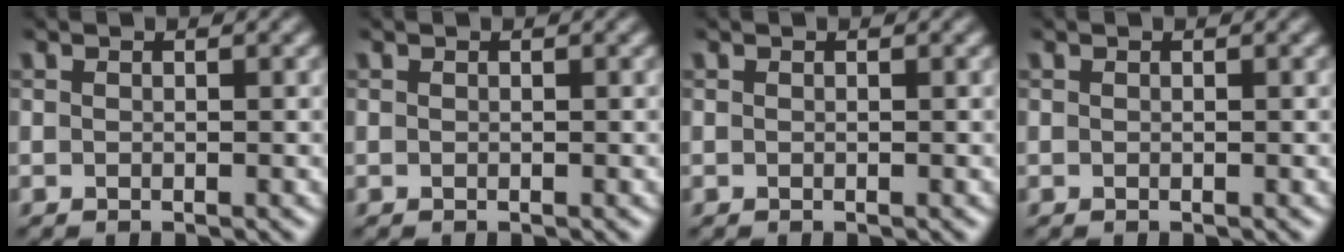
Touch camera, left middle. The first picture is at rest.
{"total": 0.0}
{"total": 0.0}
{"total": 0.0}